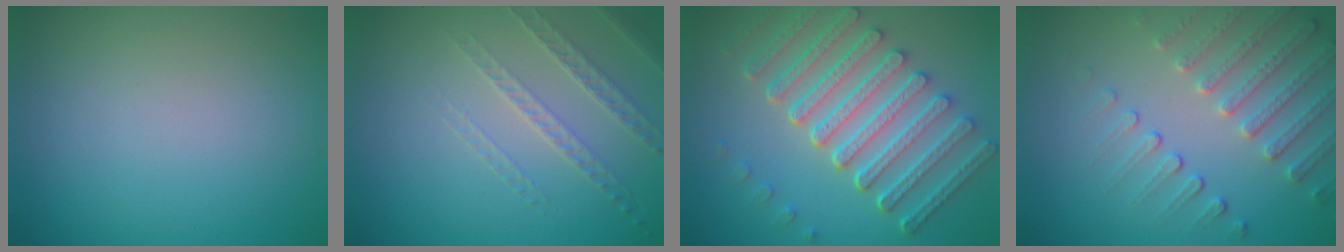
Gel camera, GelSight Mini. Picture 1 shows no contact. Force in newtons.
{"total": 1.6, "press": 1.3, "slide": 0.9}
{"total": 7.9, "press": 6.1, "slide": 5.0}
{"total": 4.5, "press": 3.5, "slide": 2.8}